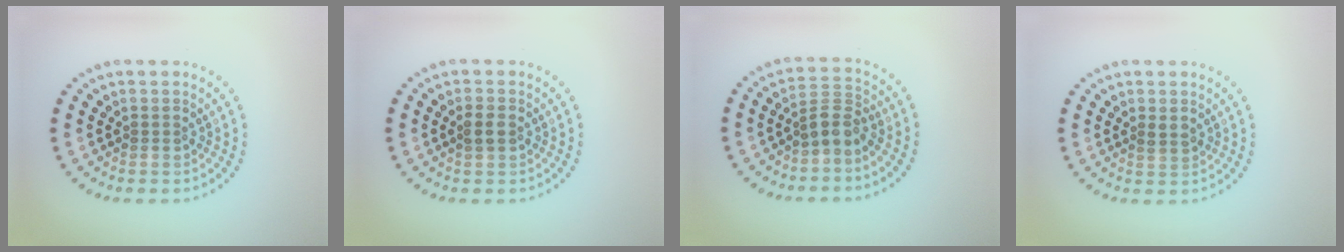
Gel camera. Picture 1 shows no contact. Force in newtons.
{"total": 1.5, "press": 1.5, "slide": 0.1}
{"total": 2.7, "press": 2.2, "slide": 1.6}
{"total": 1.1, "press": 1.1, "slide": 0.4}